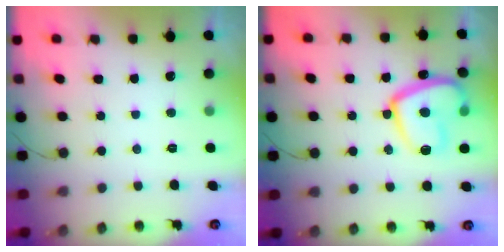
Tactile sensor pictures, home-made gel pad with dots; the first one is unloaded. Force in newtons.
{"total": 17.7, "press": 17.5, "slide": 2.0}